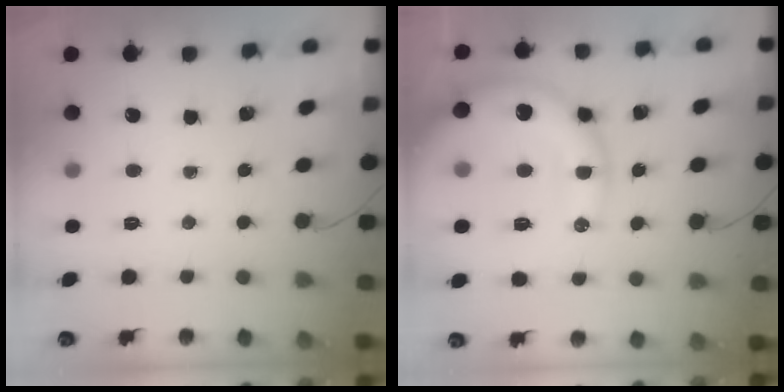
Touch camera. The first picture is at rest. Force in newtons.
{"total": 18.5, "press": 18.4, "slide": 1.5}